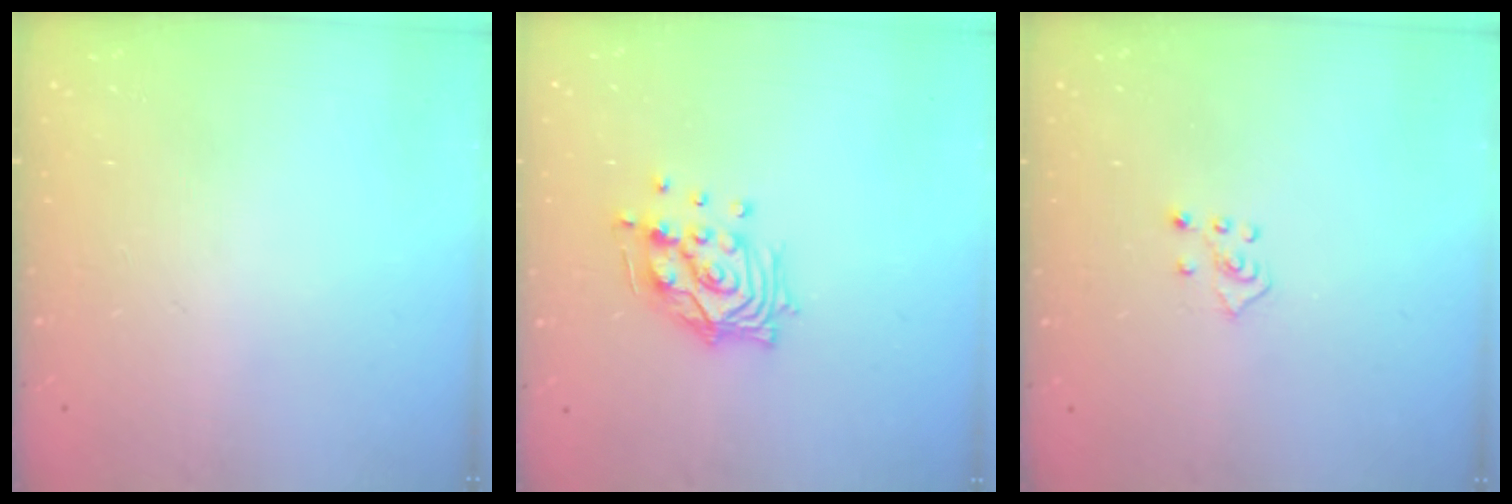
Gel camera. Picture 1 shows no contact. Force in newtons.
{"total": 12.8, "press": 12.7, "slide": 1.6}
{"total": 2.3, "press": 2.3, "slide": 0.5}